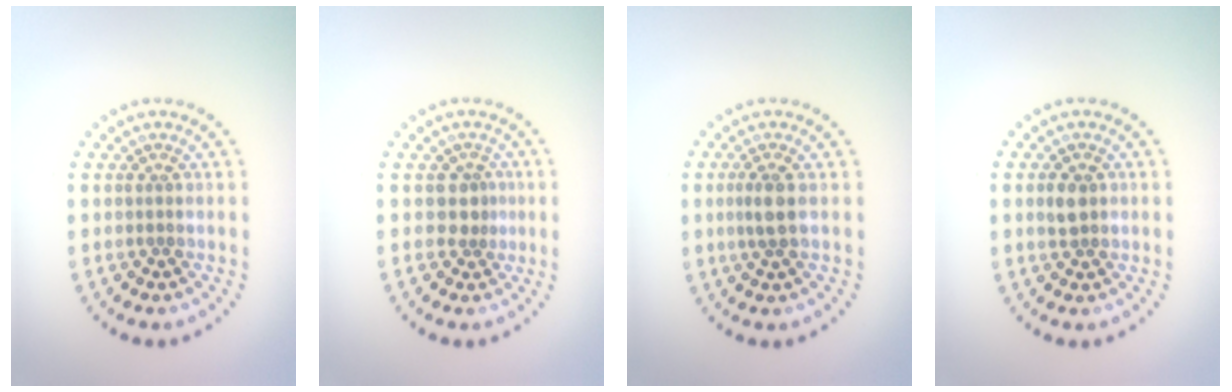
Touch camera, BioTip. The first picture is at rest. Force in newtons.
{"total": 1.9, "press": 1.3, "slide": 1.3}
{"total": 2.0, "press": 1.8, "slide": 0.9}
{"total": 1.7, "press": 1.7, "slide": 0.2}